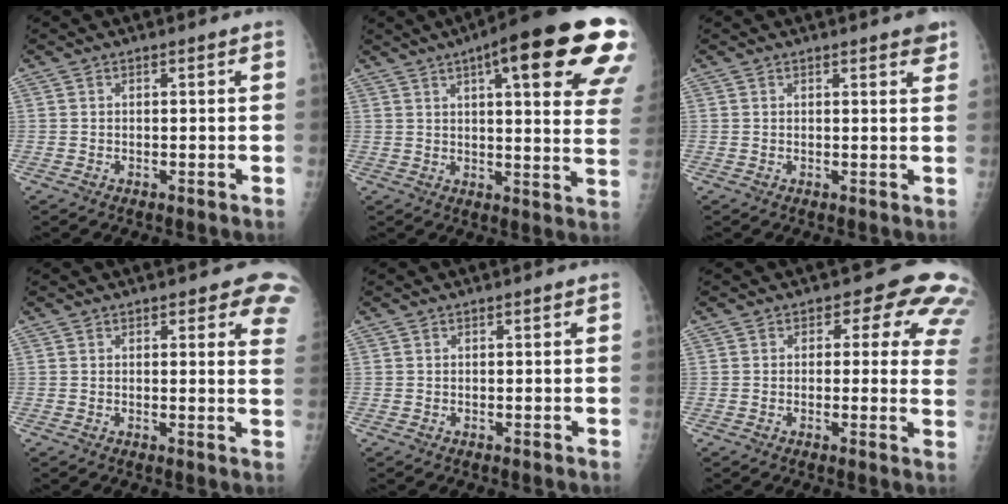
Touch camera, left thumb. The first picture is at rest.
{"total": 26.0, "force": [13.1, 6.0, 21.6], "torque": [-0.227, -0.011, 0.162]}
{"total": 2.6, "force": [1.8, 0.6, 1.8], "torque": [-0.014, -0.006, 0.018]}
{"total": 7.5, "force": [5.3, 2.9, 4.6], "torque": [-0.014, -0.021, 0.041]}
{"total": 0.0}
{"total": 11.2, "force": [5.2, 6.3, 7.6], "torque": [-0.030, -0.013, 0.032]}